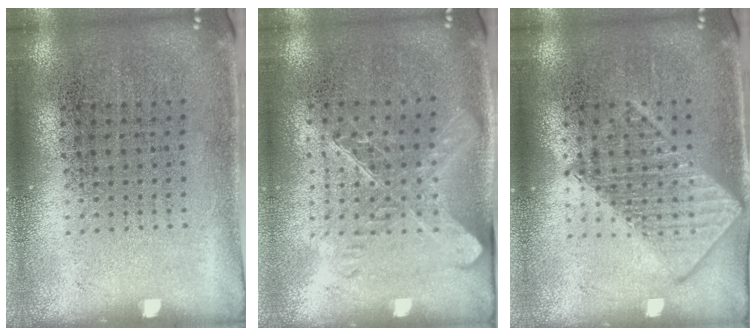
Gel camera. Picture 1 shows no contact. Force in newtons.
{"total": 1.5, "press": 1.3, "slide": 0.7}
{"total": 2.9, "press": 2.9, "slide": 0.3}